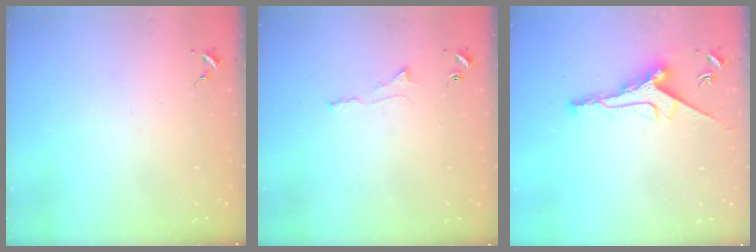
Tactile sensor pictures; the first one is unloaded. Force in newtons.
{"total": 3.6, "press": 3.6, "slide": 0.6}
{"total": 10.5, "press": 10.5, "slide": 0.3}